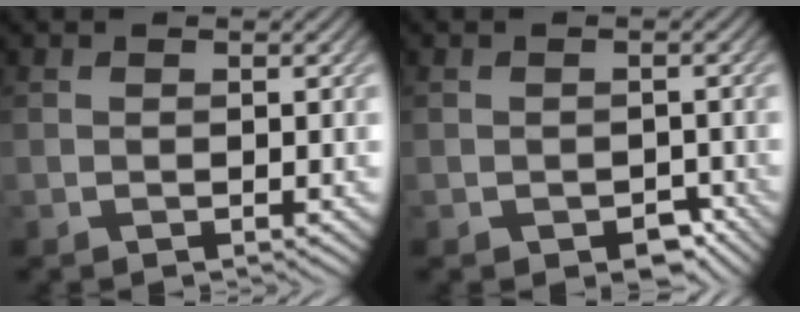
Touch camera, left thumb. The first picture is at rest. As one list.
[{"total": 2.5, "force": [-1.4, 1.6, 1.4], "torque": [-0.020, -0.011, -0.019]}]